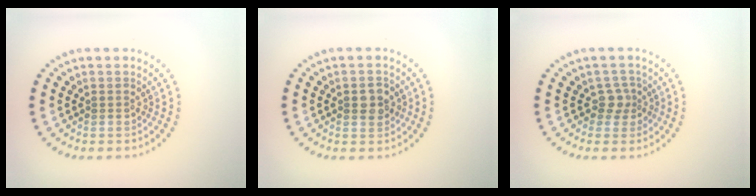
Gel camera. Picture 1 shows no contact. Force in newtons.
{"total": 1.9, "press": 1.9, "slide": 0.3}
{"total": 1.7, "press": 1.3, "slide": 1.2}